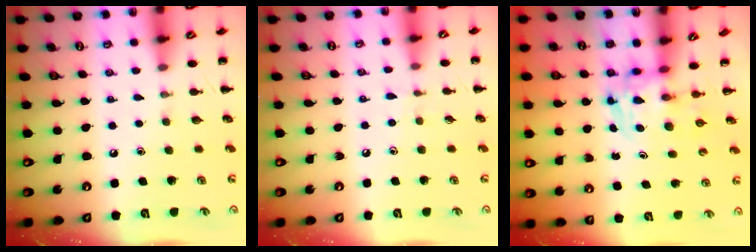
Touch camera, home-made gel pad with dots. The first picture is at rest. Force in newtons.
{"total": 3.0, "press": 2.7, "slide": 1.2}
{"total": 3.6, "press": 3.5, "slide": 0.6}